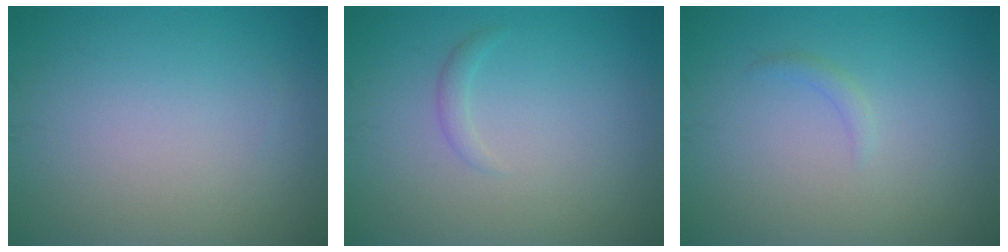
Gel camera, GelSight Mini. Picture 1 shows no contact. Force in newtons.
{"total": 0.9, "press": 0.9, "slide": 0.0}
{"total": 0.8, "press": 0.8, "slide": 0.1}